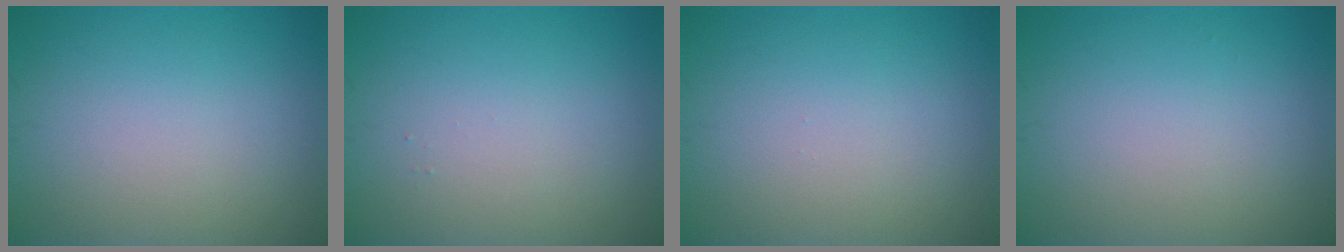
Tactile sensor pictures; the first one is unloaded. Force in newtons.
{"total": 0.0}
{"total": 0.0}
{"total": 0.0}